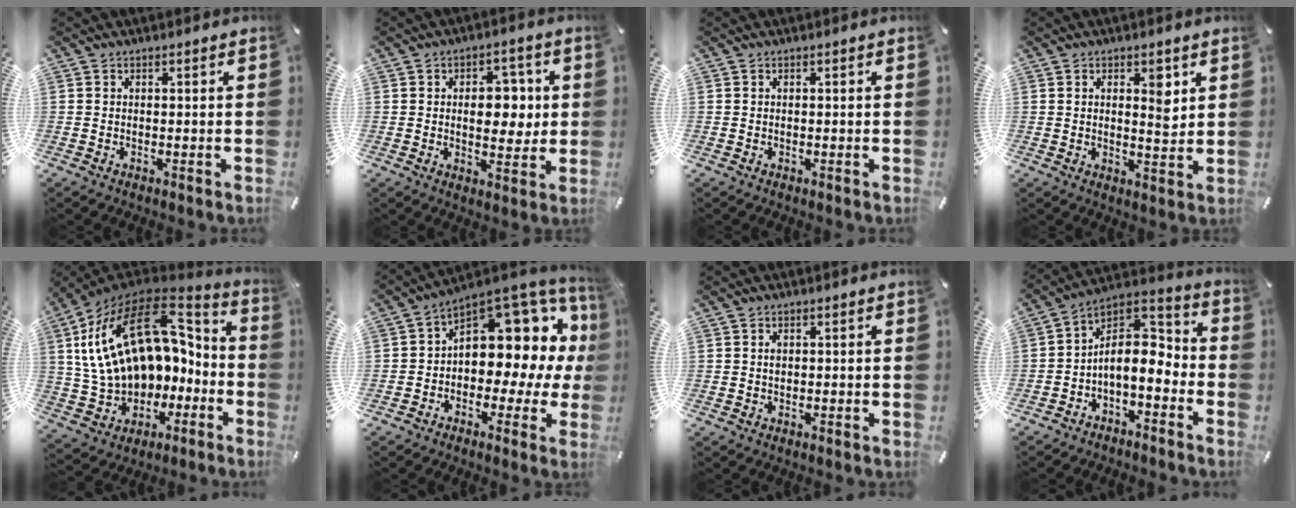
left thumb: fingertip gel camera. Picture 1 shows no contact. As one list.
[{"total": 8.9, "force": [1.0, 6.1, 6.4], "torque": [-0.075, -0.003, 0.010]}, {"total": 0.0}, {"total": 5.1, "force": [2.4, 2.4, 3.8], "torque": [-0.042, -0.016, 0.034]}, {"total": 23.6, "force": [7.2, 15.7, 16.2], "torque": [-0.317, -0.046, 0.143]}, {"total": 11.5, "force": [5.1, 7.6, 6.9], "torque": [-0.077, -0.074, 0.084]}, {"total": 0.9, "force": [0.2, 0.6, 0.7], "torque": [-0.015, 0.001, 0.004]}, {"total": 10.5, "force": [-2.2, 7.2, 7.4], "torque": [-0.104, -0.001, -0.039]}]